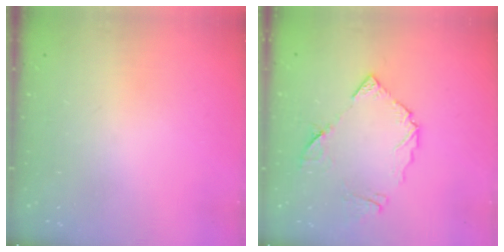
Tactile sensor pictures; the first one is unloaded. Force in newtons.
{"total": 9.6, "press": 9.5, "slide": 1.0}